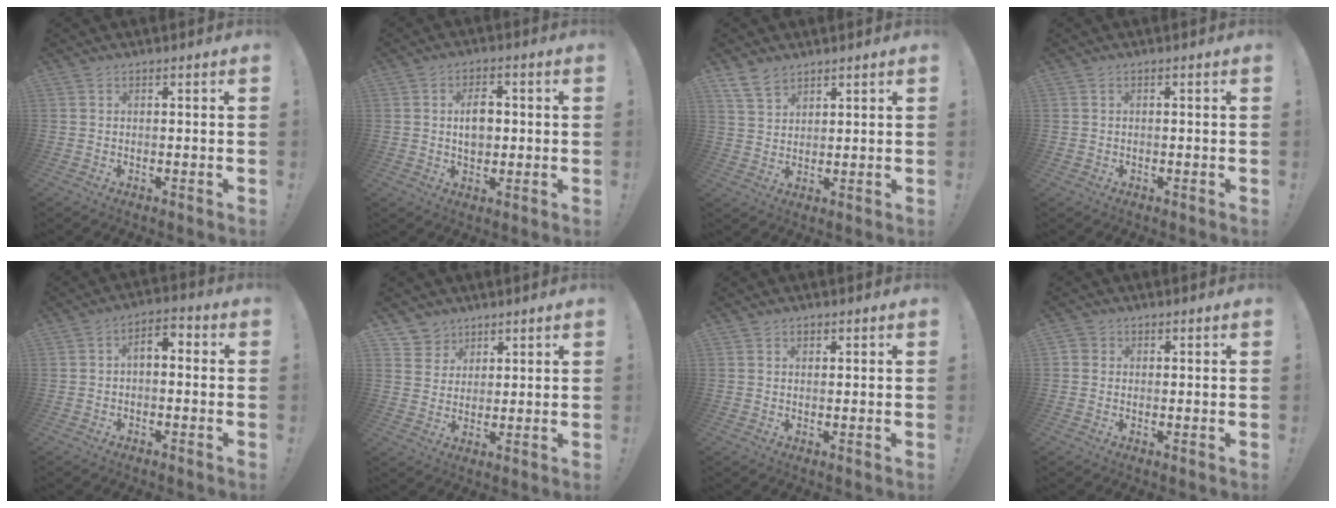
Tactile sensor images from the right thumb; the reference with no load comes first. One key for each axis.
{"total": 6.6, "fx": 0.7, "fy": 4.6, "fz": 4.7, "tx": -0.069, "ty": 0.002, "tz": 0.008}
{"total": 6.5, "fx": 4.9, "fy": 3.5, "fz": 2.6, "tx": -0.057, "ty": -0.017, "tz": 0.097}
{"total": 0.5, "fx": 0.0, "fy": 0.5, "fz": 0.0, "tx": 0.001, "ty": 0.002, "tz": 0.000}
{"total": 4.3, "fx": -1.3, "fy": 2.6, "fz": 3.2, "tx": -0.052, "ty": 0.012, "tz": -0.024}
{"total": 5.5, "fx": 3.5, "fy": 4.2, "fz": -0.1, "tx": 0.000, "ty": -0.032, "tz": 0.070}
{"total": 0.9, "fx": 0.6, "fy": 0.6, "fz": 0.4, "tx": -0.001, "ty": -0.001, "tz": 0.010}
{"total": 2.0, "fx": 0.4, "fy": 1.8, "fz": 0.7, "tx": -0.006, "ty": 0.001, "tz": 0.006}